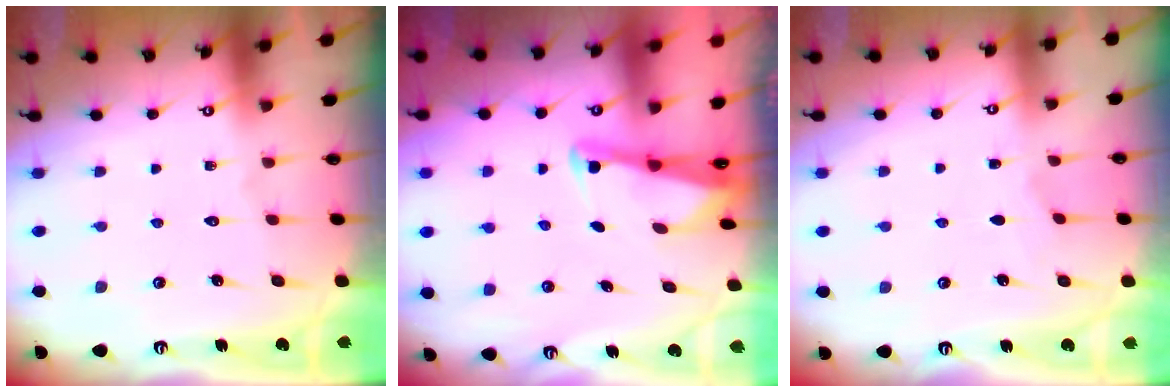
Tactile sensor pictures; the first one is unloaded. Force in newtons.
{"total": 2.5, "press": 2.5, "slide": 0.2}
{"total": 1.4, "press": 1.3, "slide": 0.2}